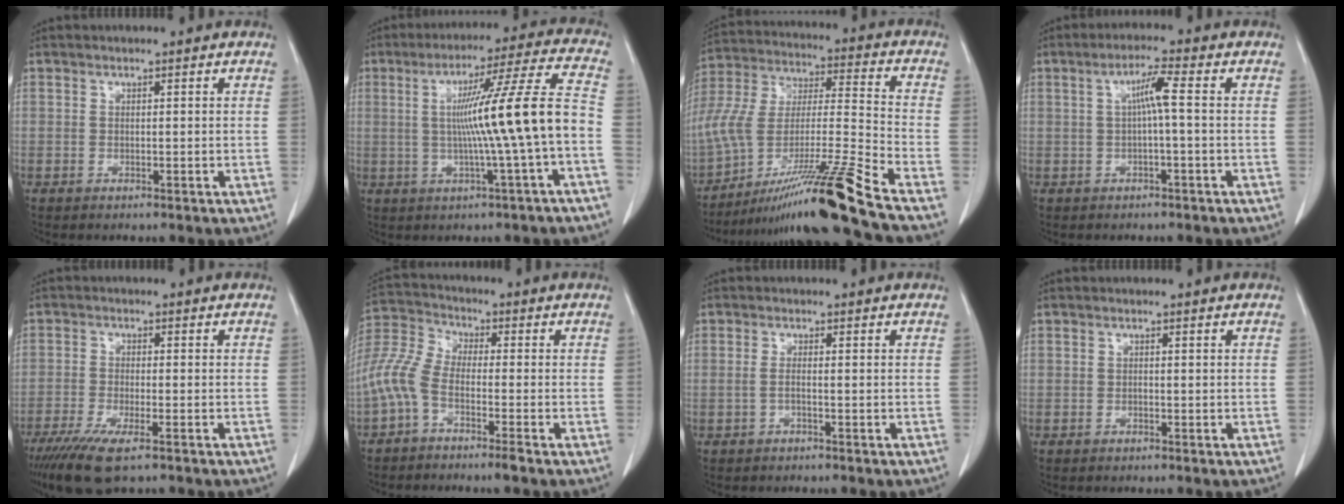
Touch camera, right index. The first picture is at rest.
{"total": 13.7, "force": [-1.5, -1.8, 13.5], "torque": [-0.211, 0.013, -0.021]}
{"total": 21.1, "force": [-15.4, -1.8, 14.2], "torque": [-0.276, -0.017, -0.278]}
{"total": 3.9, "force": [0.3, -0.1, 3.8], "torque": [-0.070, 0.013, 0.006]}
{"total": 8.1, "force": [-5.4, 1.2, 5.8], "torque": [-0.105, -0.020, -0.089]}
{"total": 8.1, "force": [-3.7, 2.5, 6.8], "torque": [-0.167, 0.015, -0.085]}
{"total": 1.0, "force": [-0.4, 0.0, 0.9], "torque": [-0.018, 0.001, -0.010]}
{"total": 0.0}